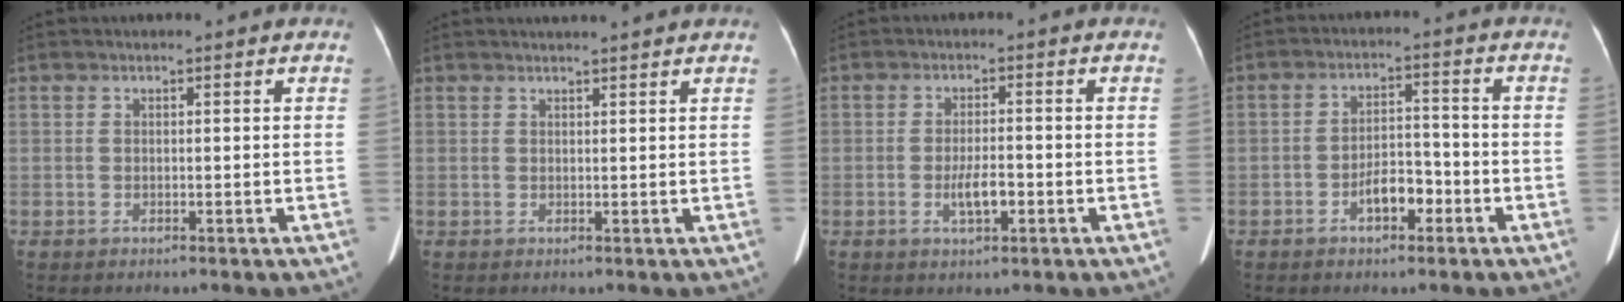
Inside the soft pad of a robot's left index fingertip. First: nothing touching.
{"total": 3.9, "force": [3.6, -0.3, 1.4], "torque": [-0.018, 0.018, 0.045]}
{"total": 3.7, "force": [-1.3, 1.0, 3.3], "torque": [-0.064, 0.002, -0.022]}
{"total": 5.0, "force": [-2.6, 2.3, 3.6], "torque": [-0.063, 0.015, -0.042]}